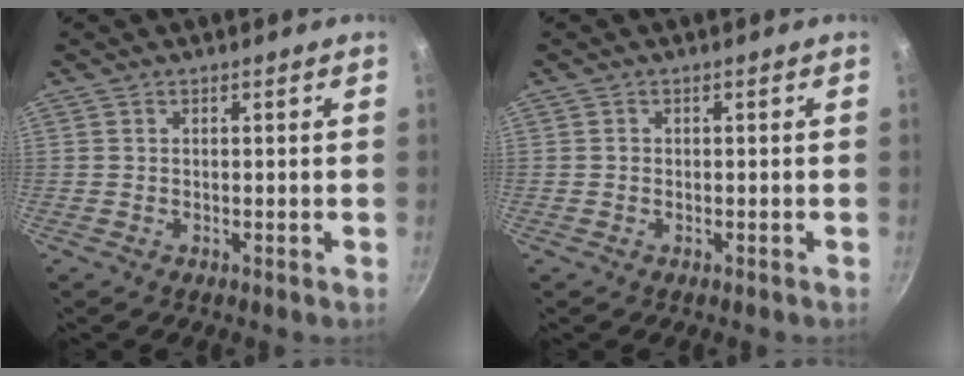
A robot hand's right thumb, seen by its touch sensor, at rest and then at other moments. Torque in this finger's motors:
{"motor_torque": [0.13, 0.01, 0.33, 0.16, 0.04]}